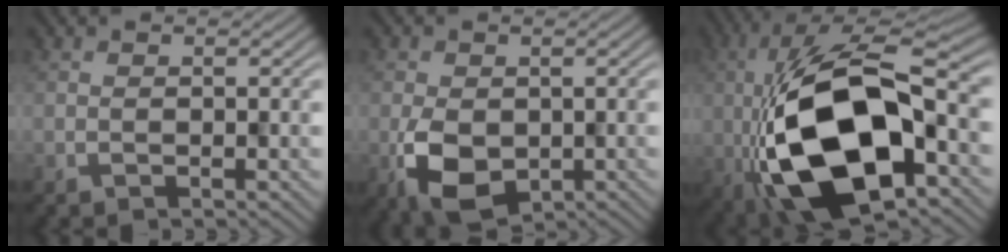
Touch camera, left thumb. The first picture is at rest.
{"total": 6.9, "force": [-2.0, 4.6, 4.8], "torque": [-0.094, -0.022, -0.033]}
{"total": 19.0, "force": [-3.4, 9.2, 16.3], "torque": [-0.322, -0.004, -0.064]}